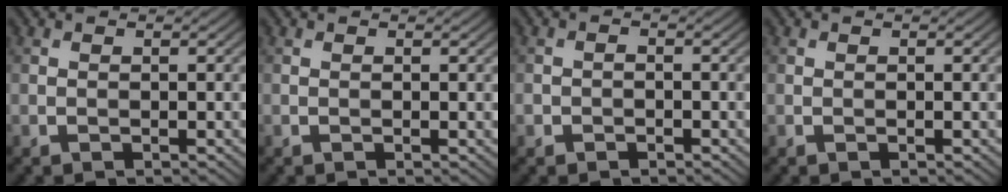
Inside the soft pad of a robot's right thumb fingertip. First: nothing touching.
{"total": 0.0}
{"total": 1.5, "force": [-0.9, 1.1, 0.5], "torque": [-0.008, -0.001, -0.020]}
{"total": 0.0}